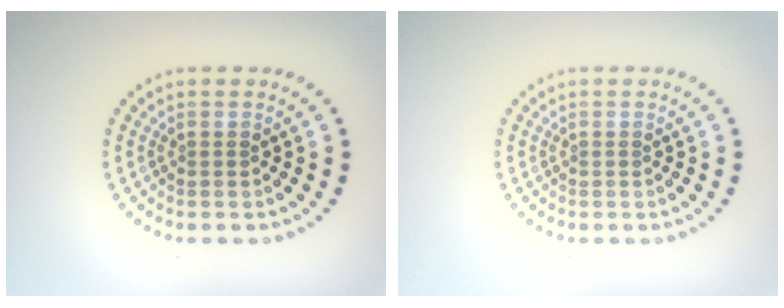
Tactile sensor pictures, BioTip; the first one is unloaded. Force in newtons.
{"total": 0.0}